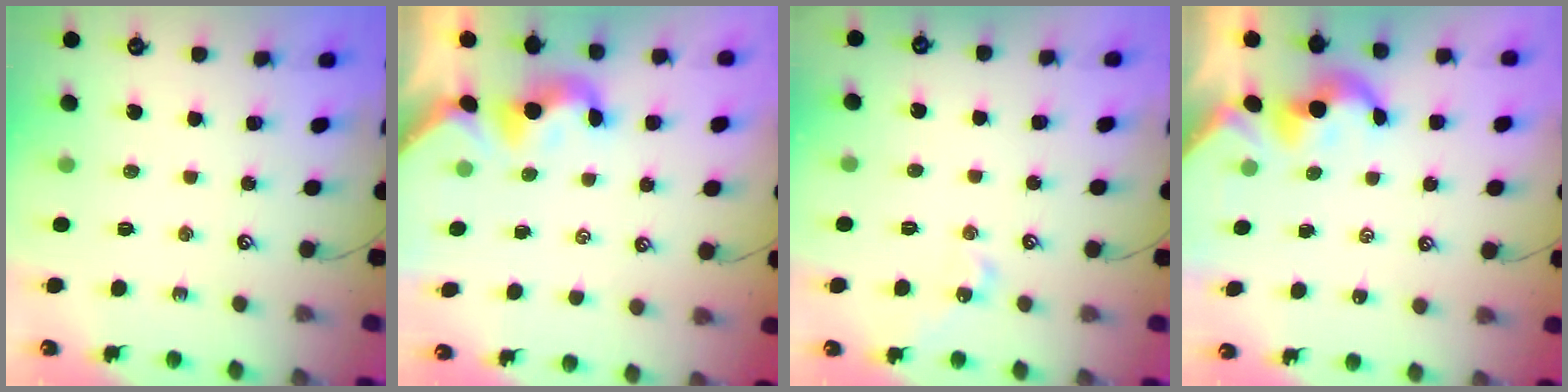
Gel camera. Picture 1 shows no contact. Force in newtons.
{"total": 0.7, "press": 0.1, "slide": 0.7}
{"total": 6.0, "press": 5.9, "slide": 0.7}
{"total": 2.1, "press": 2.1, "slide": 0.2}